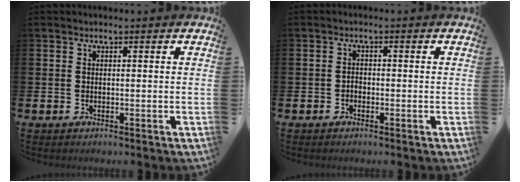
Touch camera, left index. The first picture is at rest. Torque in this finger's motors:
{"motor_torque": [-0.14, 0.14, -0.06, -0.01]}